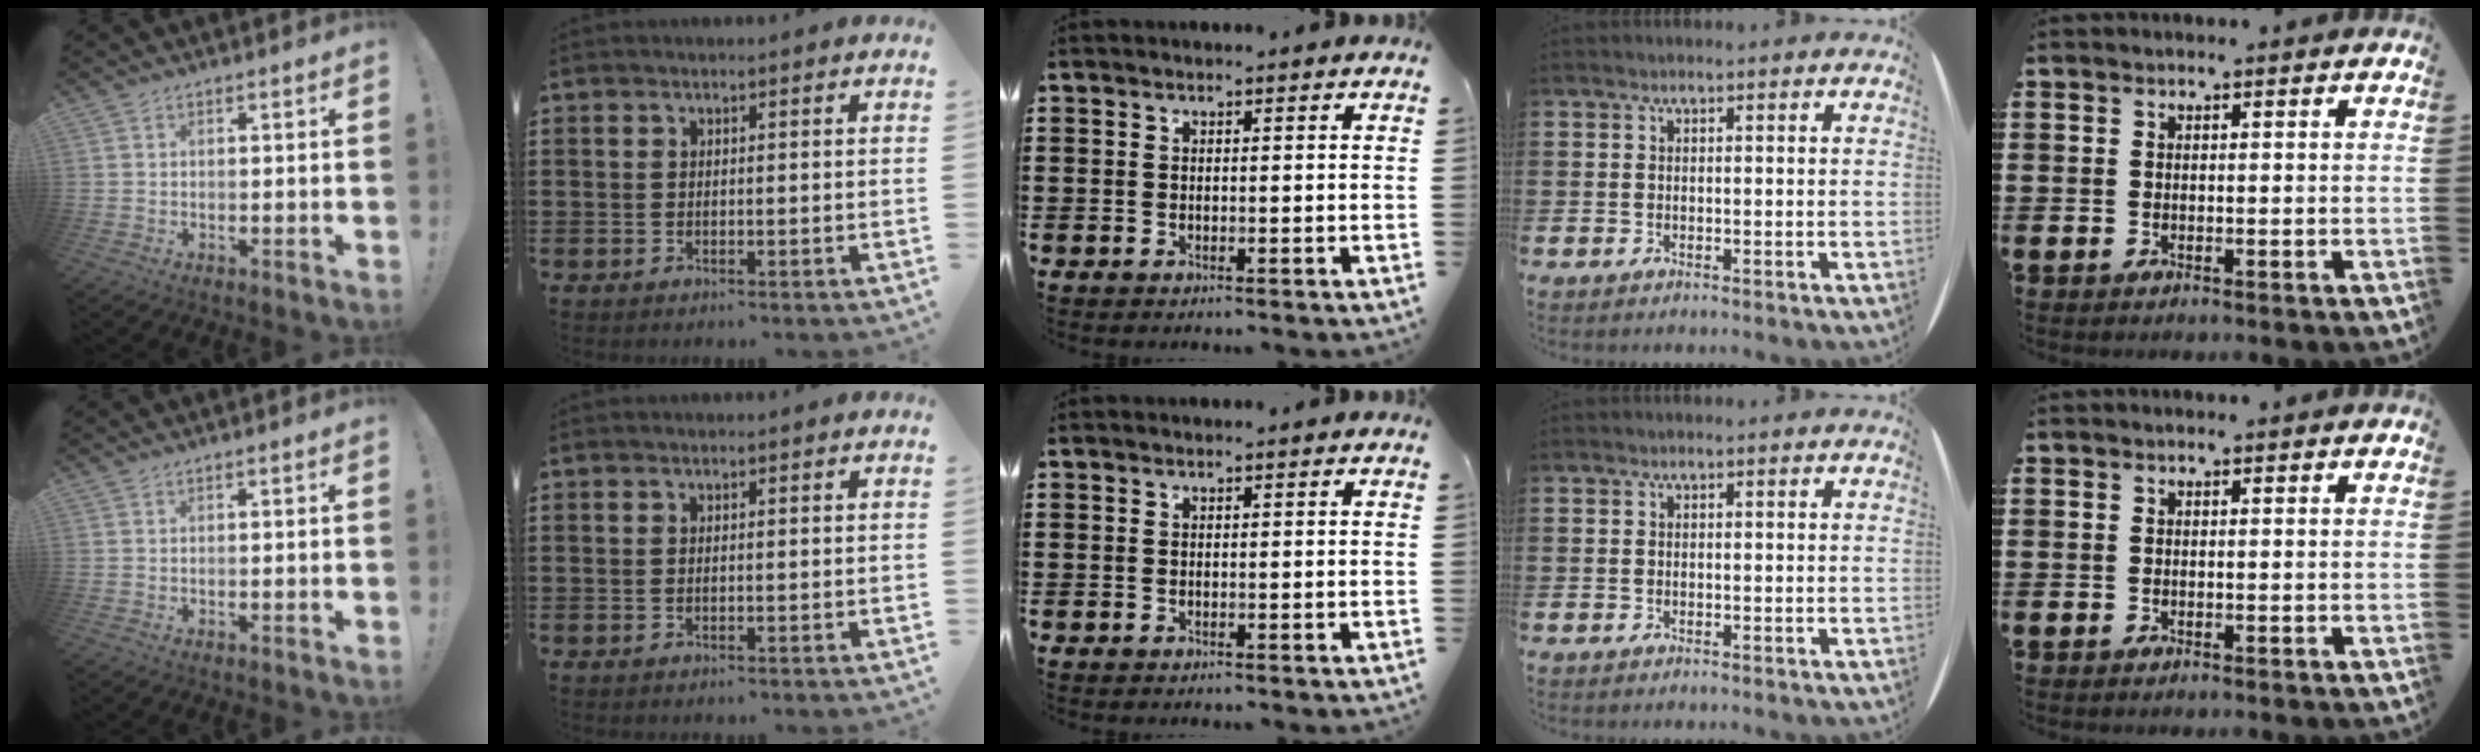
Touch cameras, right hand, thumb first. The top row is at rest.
{}